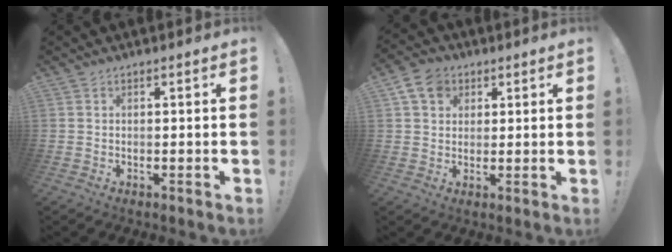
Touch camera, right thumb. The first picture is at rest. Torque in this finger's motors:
{"motor_torque": [0.59, 1.61, 0.11, -0.12, -0.02]}